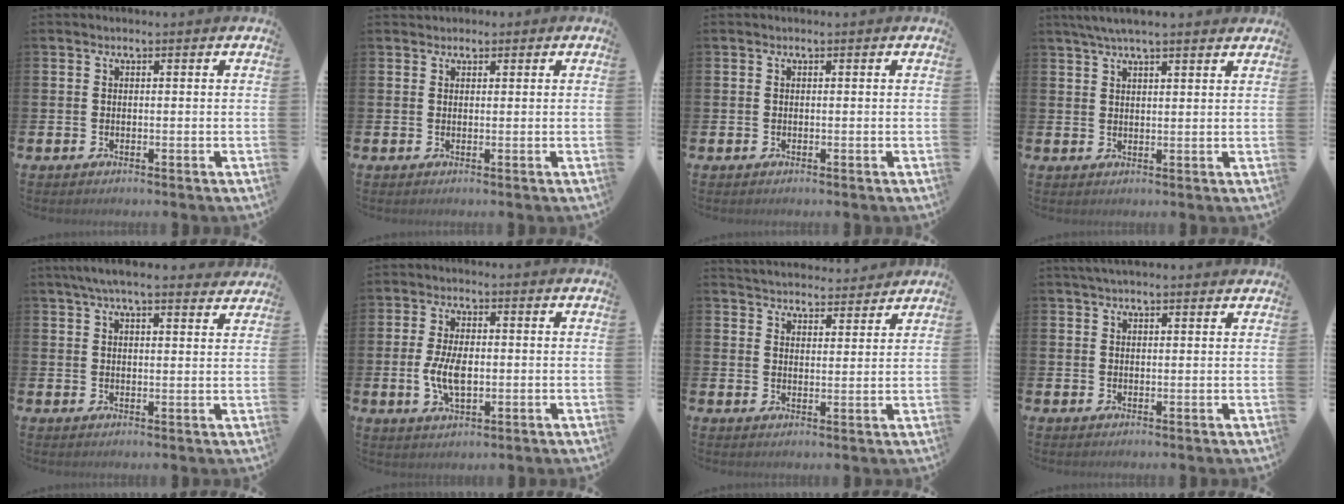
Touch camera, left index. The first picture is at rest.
{"total": 1.2, "force": [1.0, 0.7, -0.1], "torque": [0.008, 0.003, 0.018]}
{"total": 0.0}
{"total": 4.2, "force": [3.6, 0.5, 2.0], "torque": [-0.049, -0.001, 0.065]}
{"total": 5.3, "force": [4.7, 0.8, 2.3], "torque": [-0.054, -0.009, 0.086]}
{"total": 5.8, "force": [-0.3, 2.9, 5.0], "torque": [-0.098, -0.001, -0.010]}
{"total": 4.6, "force": [4.5, 0.7, -0.2], "torque": [-0.009, -0.030, 0.081]}
{"total": 2.1, "force": [1.9, 0.4, 0.8], "torque": [-0.020, 0.003, 0.034]}